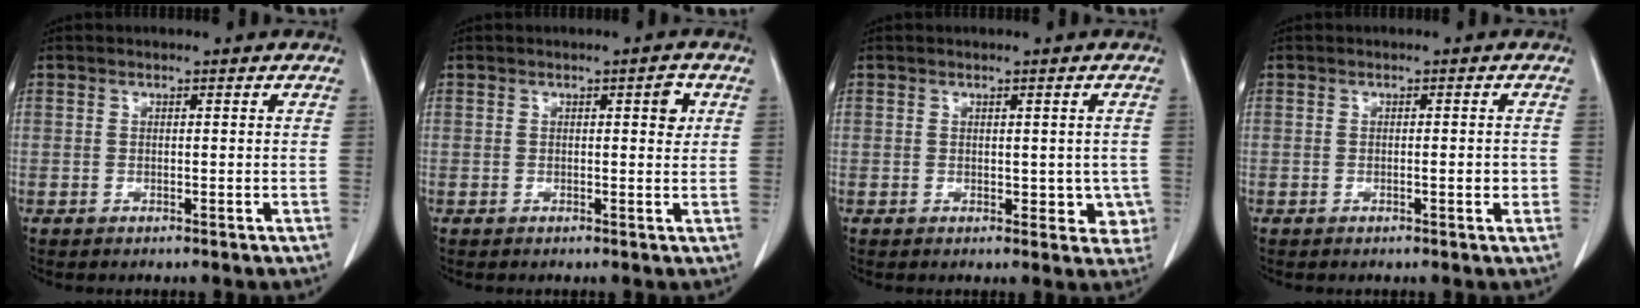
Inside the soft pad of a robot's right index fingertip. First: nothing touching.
{"total": 2.2, "force": [0.8, 0.6, 2.0], "torque": [-0.025, 0.001, 0.009]}
{"total": 3.9, "force": [-0.2, 2.7, 2.8], "torque": [-0.008, 0.003, 0.002]}
{"total": 1.7, "force": [-0.4, 0.5, 1.6], "torque": [-0.022, 0.001, -0.005]}